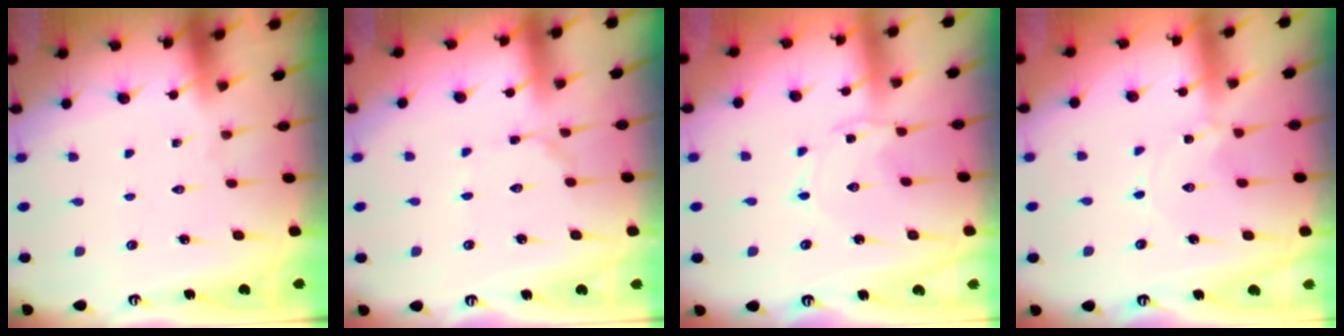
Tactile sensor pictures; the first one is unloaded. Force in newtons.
{"total": 2.6, "press": 2.6, "slide": 0.2}
{"total": 1.8, "press": 1.8, "slide": 0.3}
{"total": 1.5, "press": 1.5, "slide": 0.2}